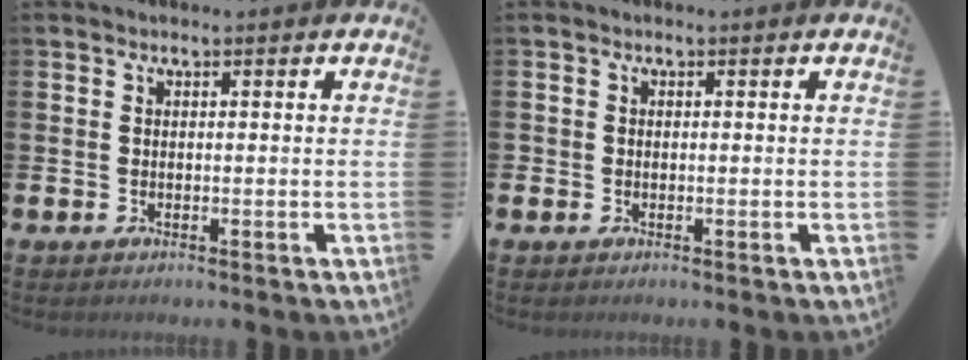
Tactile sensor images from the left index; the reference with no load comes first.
{"total": 0.6, "force": [-0.2, 0.6, 0.2], "torque": [-0.003, 0.004, -0.005]}